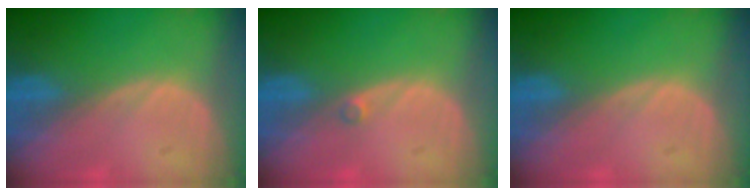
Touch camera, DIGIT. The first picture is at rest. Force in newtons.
{"total": 1.0, "press": 0.8, "slide": 0.5}
{"total": 0.0}